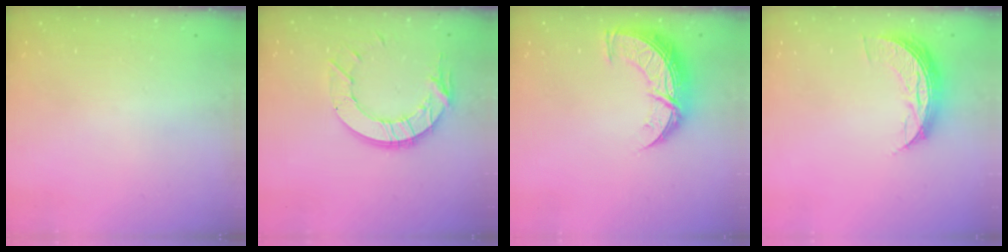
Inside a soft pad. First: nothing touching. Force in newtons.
{"total": 12.2, "press": 12.2, "slide": 0.7}
{"total": 10.7, "press": 10.6, "slide": 0.8}
{"total": 8.3, "press": 8.3, "slide": 0.5}